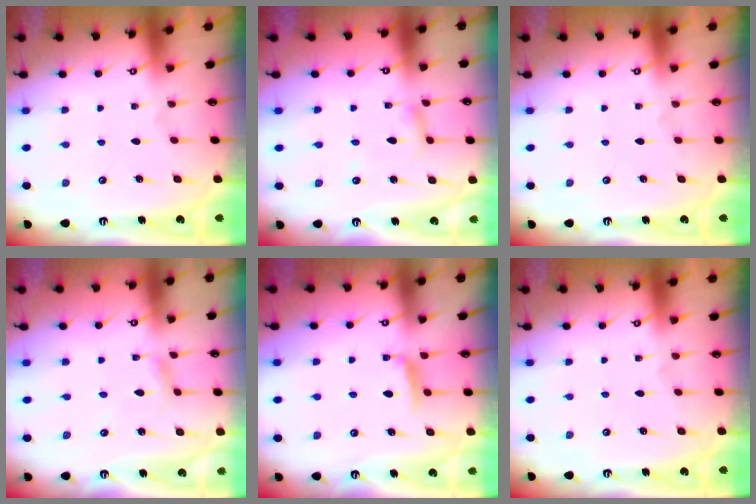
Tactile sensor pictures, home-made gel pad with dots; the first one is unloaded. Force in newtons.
{"total": 3.3, "press": 3.2, "slide": 0.3}
{"total": 0.0}
{"total": 3.0, "press": 3.0, "slide": 0.3}
{"total": 7.2, "press": 7.2, "slide": 0.7}
{"total": 0.0}